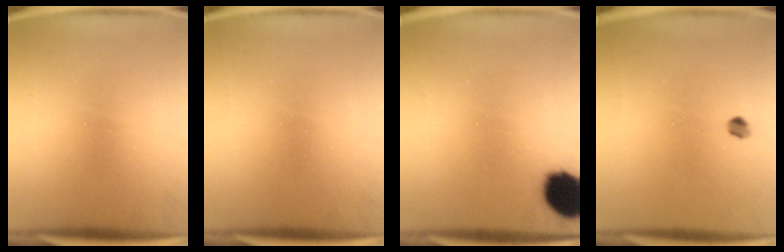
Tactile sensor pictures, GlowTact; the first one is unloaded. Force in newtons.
{"total": 0.0}
{"total": 13.5}
{"total": 1.7}